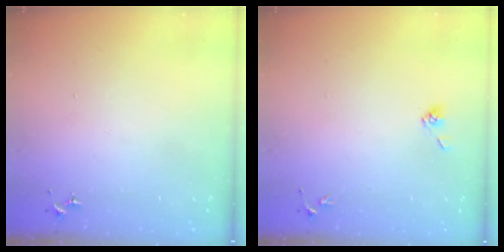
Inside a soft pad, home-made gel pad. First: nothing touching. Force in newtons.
{"total": 3.8, "press": 3.3, "slide": 1.8}